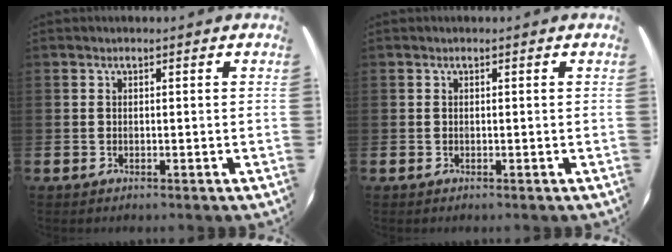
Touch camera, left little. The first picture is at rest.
{"total": 0.0}